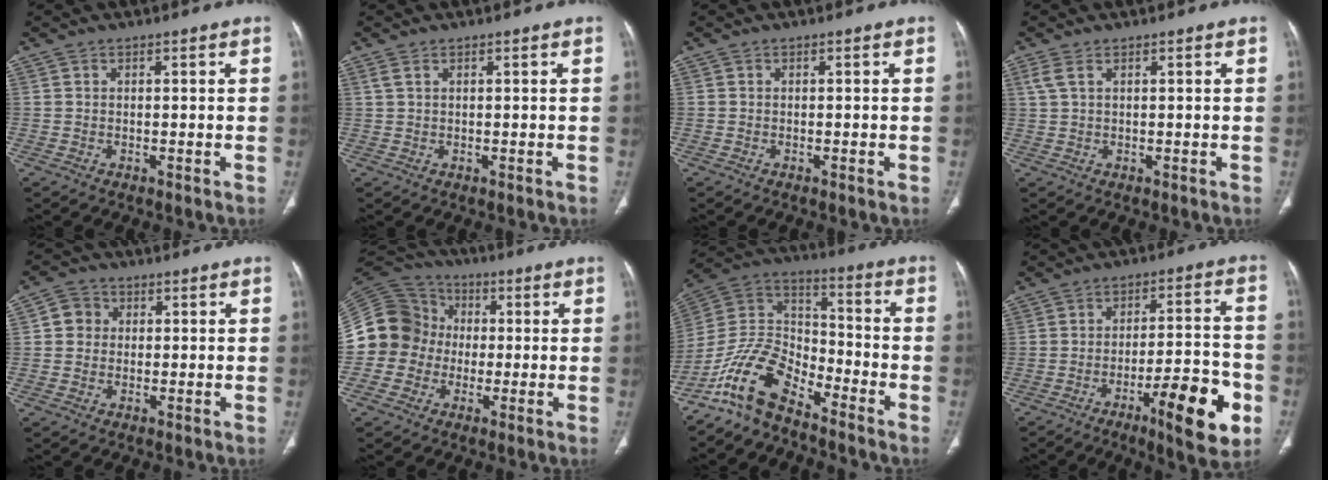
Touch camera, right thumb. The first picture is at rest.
{"total": 1.0, "force": [0.5, 0.4, 0.7], "torque": [-0.020, 0.010, 0.015]}
{"total": 0.6, "force": [-0.3, -0.2, 0.4], "torque": [-0.009, -0.001, -0.003]}
{"total": 2.1, "force": [1.0, 0.9, 1.6], "torque": [-0.048, 0.012, 0.030]}
{"total": 4.0, "force": [0.5, 3.8, 1.3], "torque": [-0.001, 0.007, 0.003]}
{"total": 14.7, "force": [-1.3, 13.7, 5.1], "torque": [-0.094, 0.046, -0.025]}
{"total": 12.5, "force": [-9.6, 5.2, 6.0], "torque": [-0.110, 0.084, -0.194]}
{"total": 15.3, "force": [-6.7, 3.4, 13.3], "torque": [-0.182, 0.027, -0.092]}